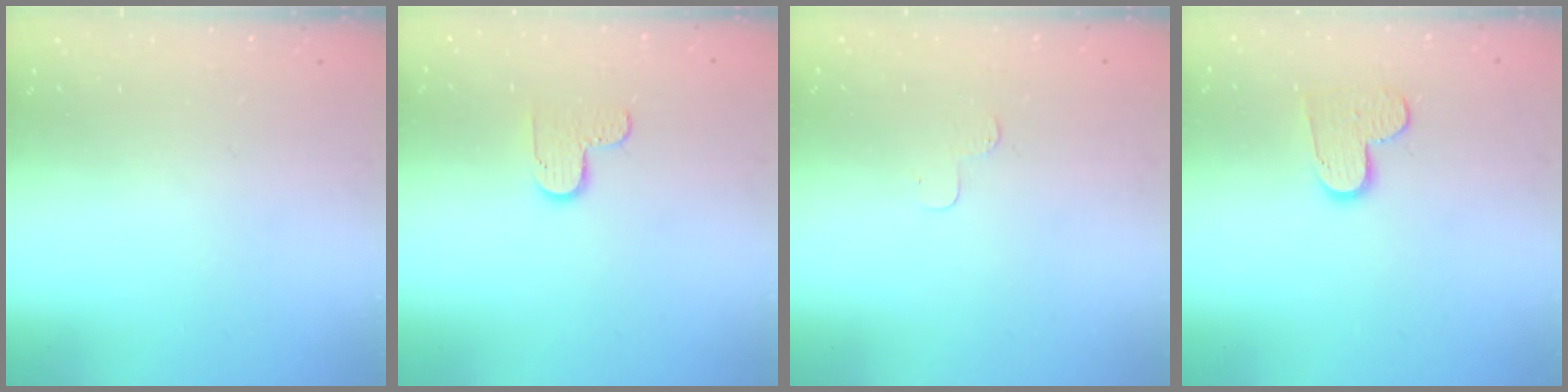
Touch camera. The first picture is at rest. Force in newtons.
{"total": 5.7, "press": 5.7, "slide": 0.5}
{"total": 3.6, "press": 3.6, "slide": 0.4}
{"total": 9.1, "press": 9.1, "slide": 0.7}